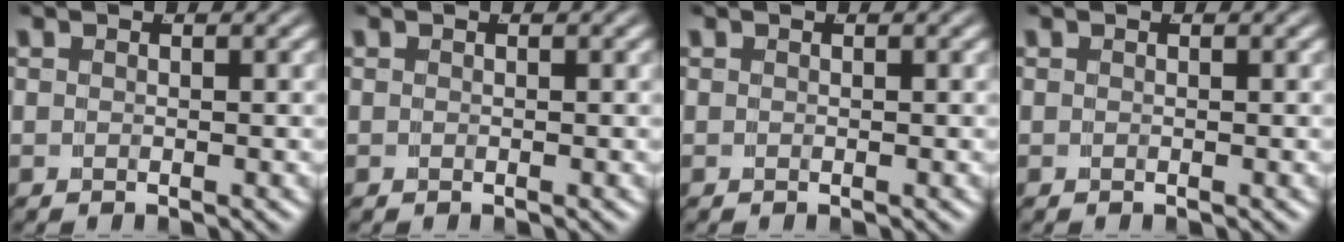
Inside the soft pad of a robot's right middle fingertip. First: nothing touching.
{"total": 0.0}
{"total": 0.0}
{"total": 0.0}